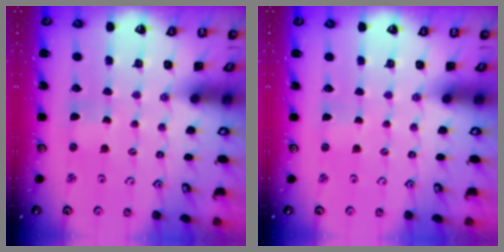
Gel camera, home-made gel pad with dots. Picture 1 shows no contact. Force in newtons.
{"total": 0.0}